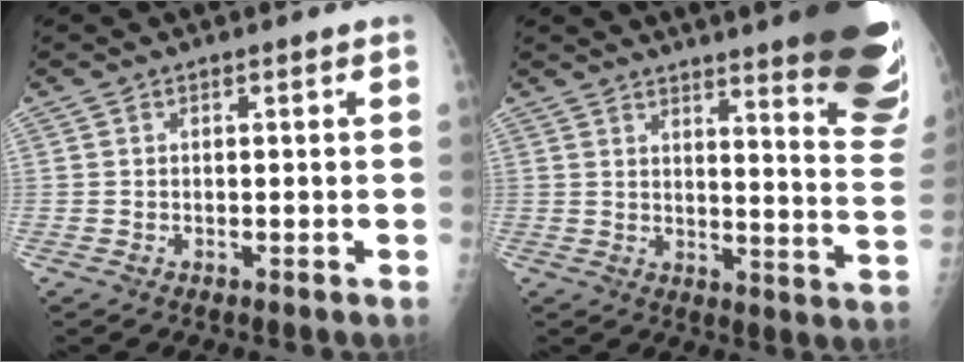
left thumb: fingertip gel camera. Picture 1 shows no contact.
{"total": 24.2, "force": [17.5, 3.6, 16.4], "torque": [-0.167, -0.119, 0.208]}